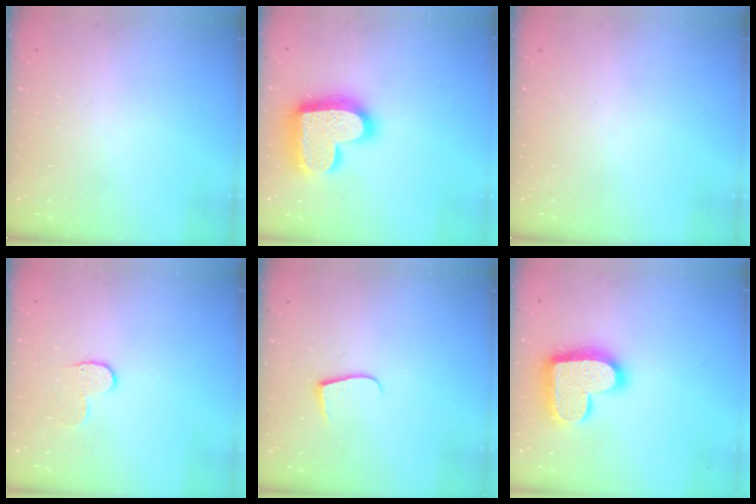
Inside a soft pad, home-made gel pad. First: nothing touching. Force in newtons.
{"total": 20.8, "press": 20.7, "slide": 1.5}
{"total": 0.0}
{"total": 6.6, "press": 6.6, "slide": 0.6}
{"total": 6.2, "press": 6.2, "slide": 0.6}
{"total": 17.7, "press": 17.7, "slide": 1.2}